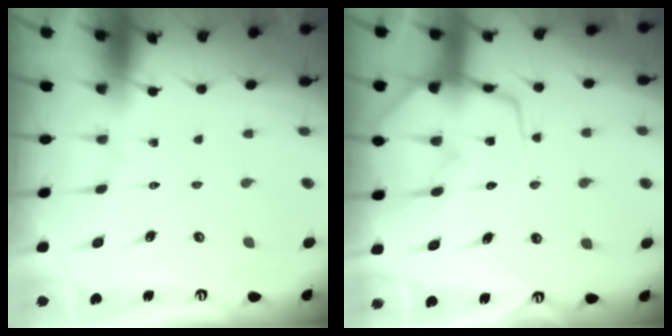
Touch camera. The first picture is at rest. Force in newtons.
{"total": 13.6, "press": 13.6, "slide": 1.2}